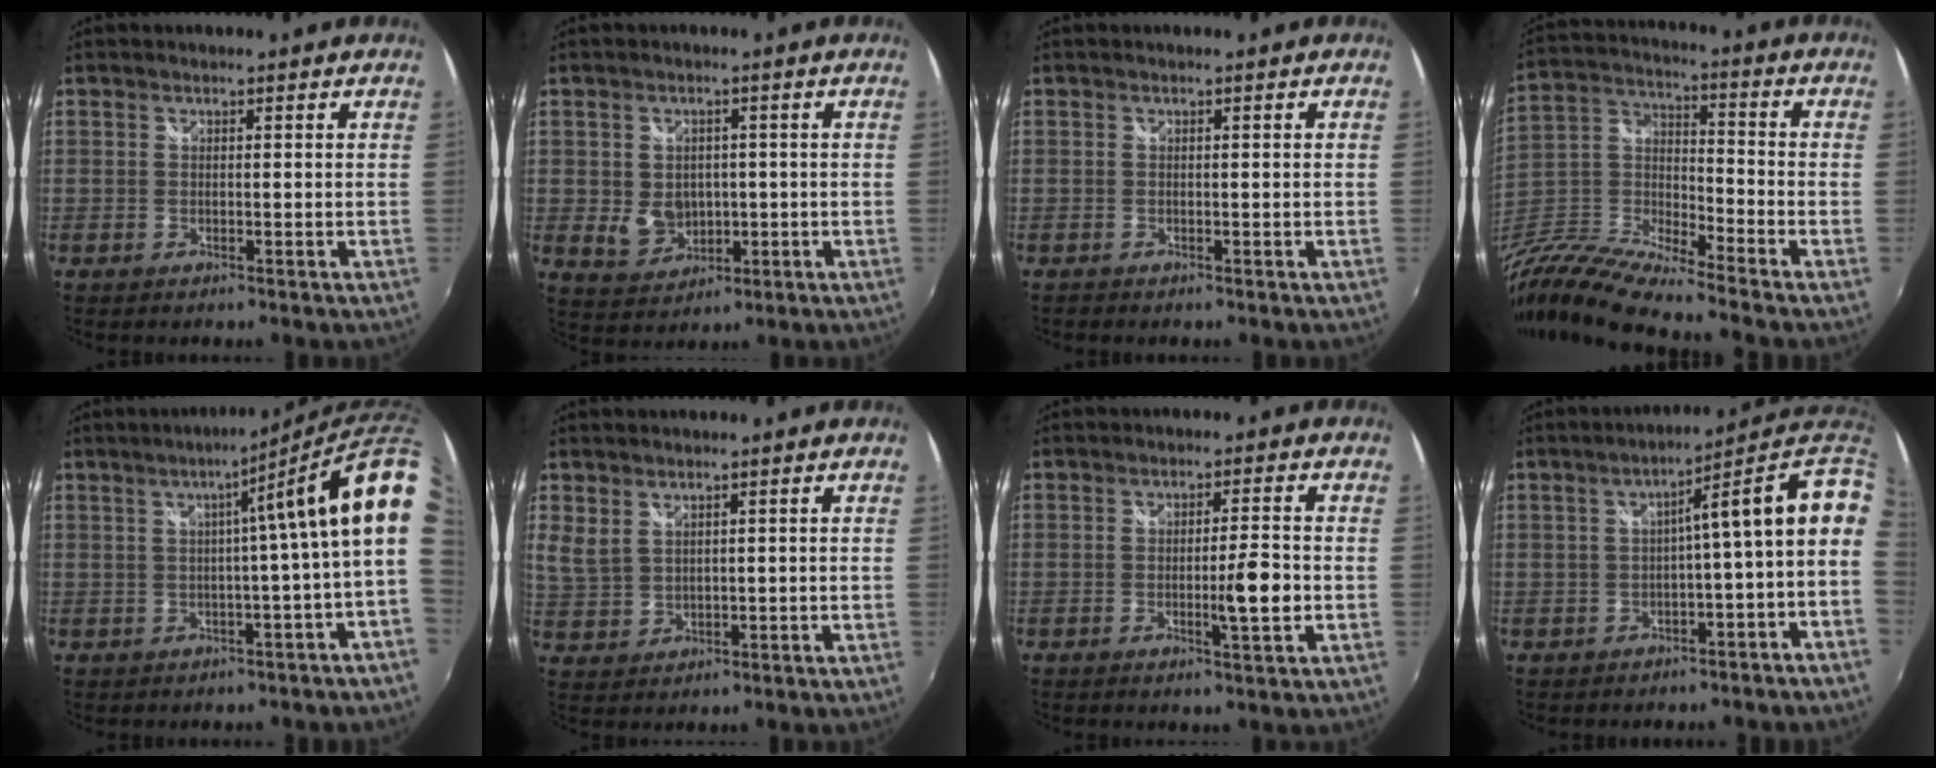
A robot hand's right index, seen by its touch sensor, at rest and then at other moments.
{"total": 6.1, "force": [-0.3, 5.1, 3.3], "torque": [-0.071, 0.002, 0.010]}
{"total": 0.7, "force": [-0.5, 0.1, 0.5], "torque": [-0.008, 0.002, -0.008]}
{"total": 14.4, "force": [-11.1, 3.0, 8.7], "torque": [-0.194, -0.013, -0.231]}
{"total": 10.5, "force": [4.9, -1.8, 9.2], "torque": [-0.115, 0.005, 0.060]}
{"total": 3.4, "force": [2.4, 1.8, 1.7], "torque": [-0.034, 0.002, 0.055]}
{"total": 5.1, "force": [-1.1, 0.0, 5.0], "torque": [-0.081, -0.003, -0.014]}
{"total": 11.7, "force": [0.2, 0.1, 11.7], "torque": [-0.152, 0.008, 0.007]}